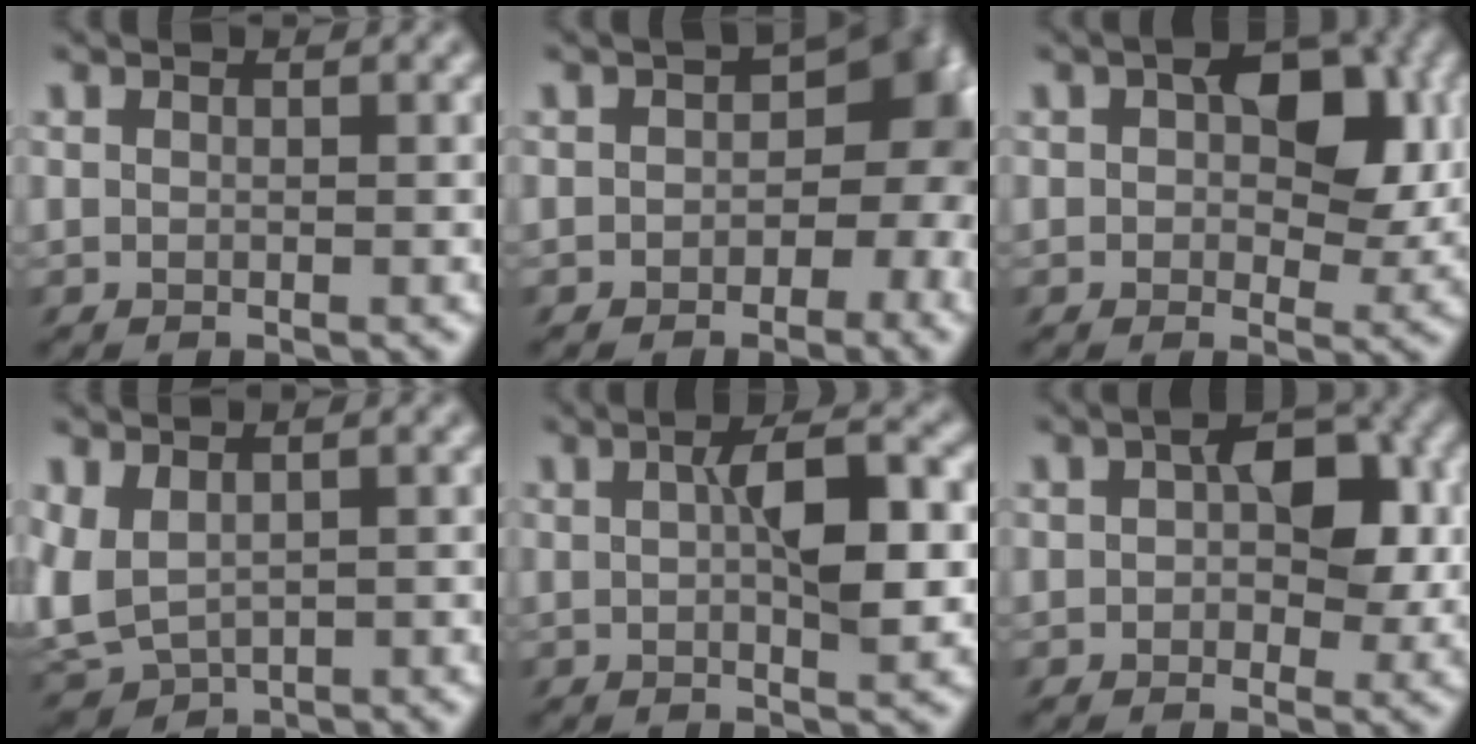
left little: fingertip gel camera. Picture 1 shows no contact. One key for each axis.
{"total": 12.1, "fx": -1.6, "fy": 8.1, "fz": 8.8, "tx": -0.105, "ty": -0.031, "tz": -0.027}
{"total": 8.8, "fx": 1.5, "fy": 5.3, "fz": 6.8, "tx": -0.116, "ty": -0.001, "tz": 0.022}
{"total": 4.9, "fx": -0.9, "fy": 2.5, "fz": 4.0, "tx": -0.093, "ty": -0.007, "tz": -0.012}
{"total": 5.7, "fx": 0.5, "fy": 2.5, "fz": 5.1, "tx": -0.089, "ty": 0.006, "tz": 0.004}
{"total": 7.5, "fx": 0.5, "fy": 4.5, "fz": 5.9, "tx": -0.095, "ty": 0.001, "tz": 0.006}